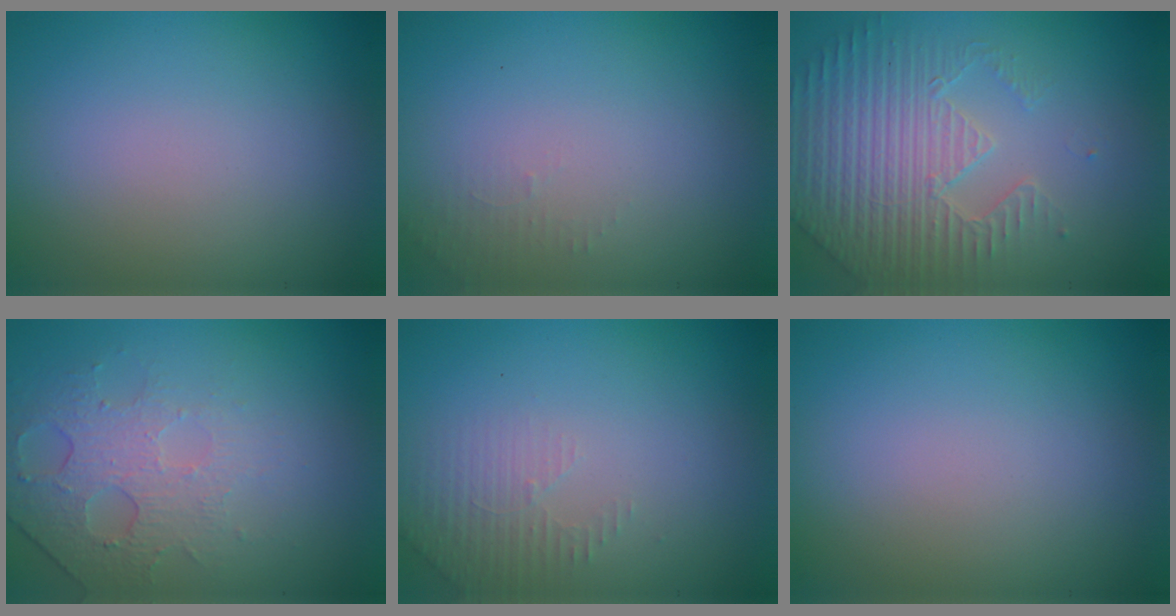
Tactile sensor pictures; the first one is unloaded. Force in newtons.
{"total": 1.0, "press": 0.9, "slide": 0.3}
{"total": 5.3, "press": 4.7, "slide": 2.4}
{"total": 4.6, "press": 3.0, "slide": 3.5}
{"total": 1.9, "press": 1.8, "slide": 0.6}
{"total": 0.0}